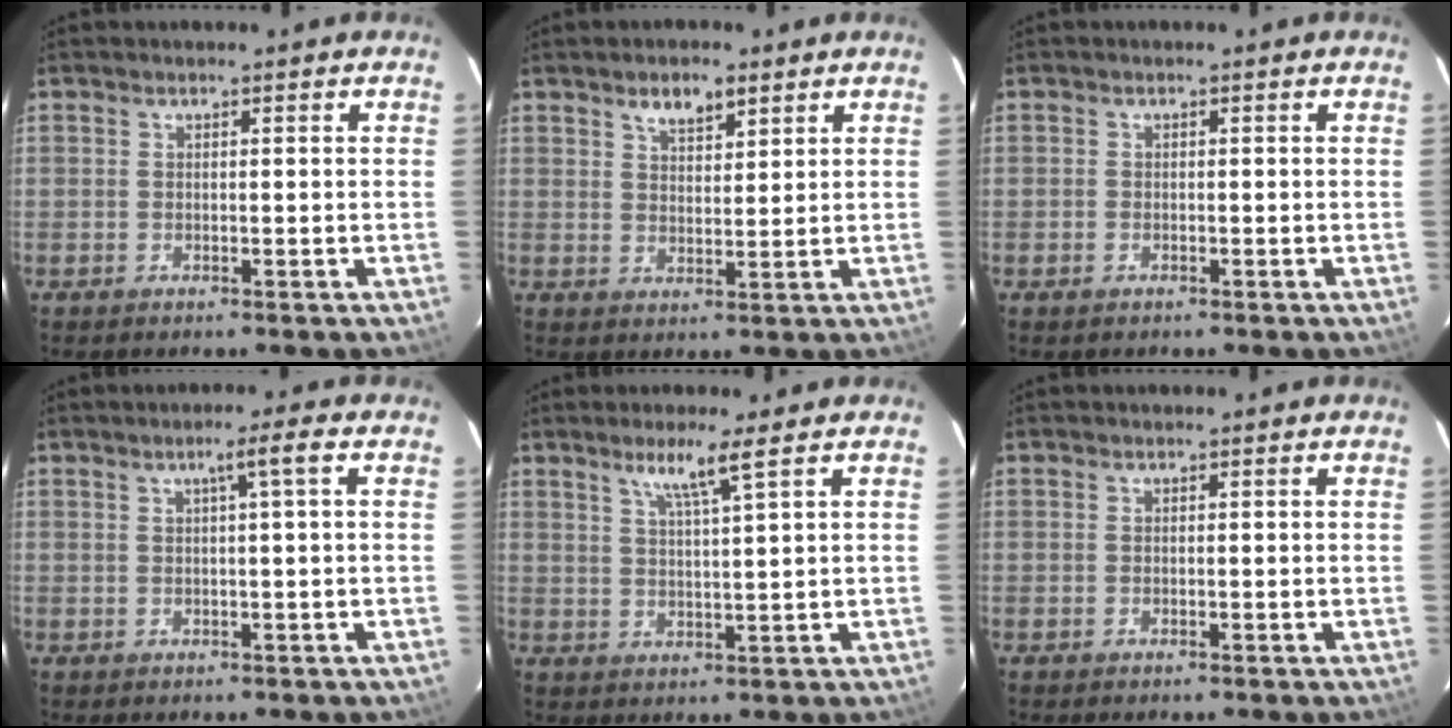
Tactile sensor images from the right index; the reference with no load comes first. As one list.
[{"total": 4.7, "force": [3.1, 2.0, 2.9], "torque": [-0.047, 0.003, 0.052]}, {"total": 0.8, "force": [-0.5, 0.7, 0.2], "torque": [-0.002, 0.002, -0.007]}, {"total": 3.1, "force": [0.8, -0.6, 2.9], "torque": [-0.049, 0.004, 0.015]}, {"total": 4.9, "force": [3.2, -0.8, 3.7], "torque": [-0.067, -0.004, 0.057]}, {"total": 0.0}]